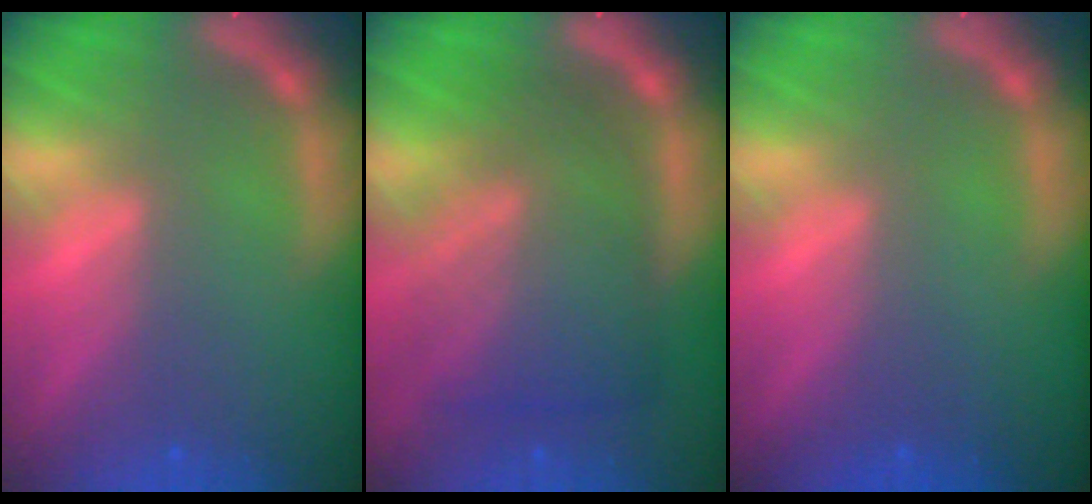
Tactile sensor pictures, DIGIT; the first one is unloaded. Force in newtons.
{"total": 9.1}
{"total": 0.0}